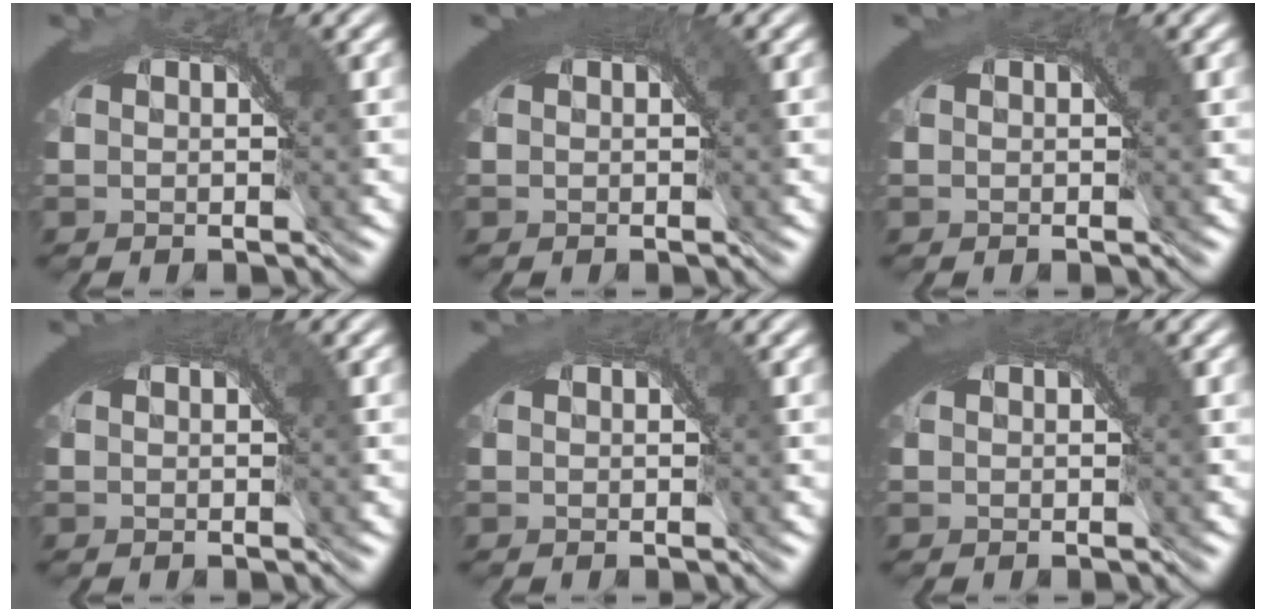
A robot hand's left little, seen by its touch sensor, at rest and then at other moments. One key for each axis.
{"total": 2.2, "fx": 1.1, "fy": 0.5, "fz": 1.8, "tx": -0.019, "ty": 0.005, "tz": 0.013}
{"total": 0.9, "fx": 0.4, "fy": 0.2, "fz": 0.7, "tx": -0.007, "ty": 0.001, "tz": 0.005}
{"total": 1.5, "fx": 0.9, "fy": 0.3, "fz": 1.2, "tx": -0.011, "ty": 0.002, "tz": 0.011}
{"total": 1.0, "fx": 0.5, "fy": 0.2, "fz": 0.9, "tx": -0.007, "ty": 0.001, "tz": 0.006}
{"total": 1.2, "fx": 0.6, "fy": 0.3, "fz": 1.0, "tx": -0.010, "ty": 0.002, "tz": 0.007}